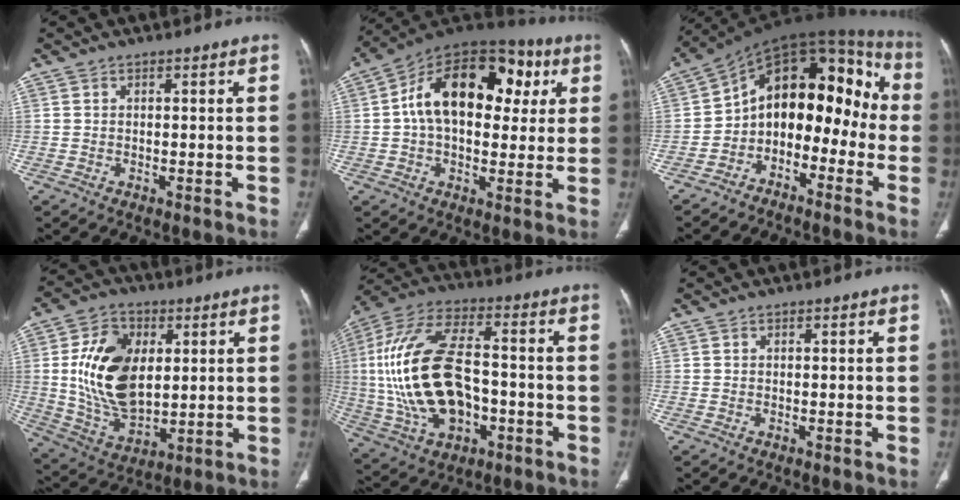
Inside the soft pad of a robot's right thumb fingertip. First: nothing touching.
{"total": 22.3, "force": [4.6, 13.8, 16.9], "torque": [-0.236, 0.028, 0.060]}
{"total": 17.1, "force": [-3.4, 11.1, 12.5], "torque": [-0.129, 0.103, -0.066]}
{"total": 17.3, "force": [2.7, 11.0, 13.1], "torque": [-0.209, -0.015, 0.057]}
{"total": 23.0, "force": [-2.0, 13.0, 18.9], "torque": [-0.385, 0.020, -0.024]}
{"total": 0.0}